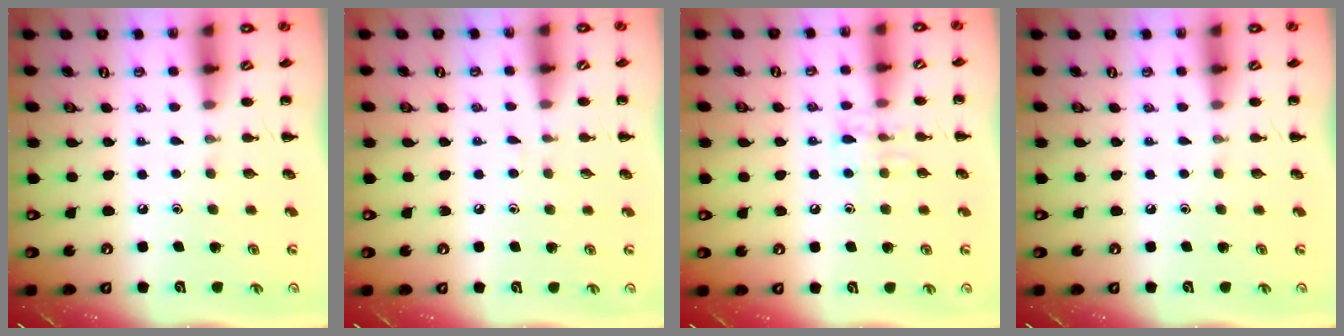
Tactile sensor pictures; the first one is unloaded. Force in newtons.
{"total": 3.2, "press": 3.0, "slide": 1.1}
{"total": 7.1, "press": 7.0, "slide": 1.0}
{"total": 0.0}